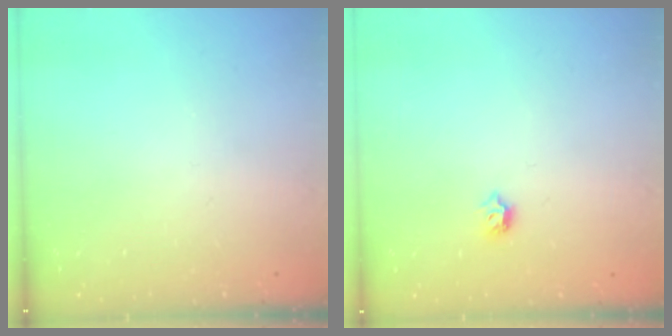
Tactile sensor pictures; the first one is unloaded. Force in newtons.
{"total": 4.8, "press": 4.7, "slide": 1.0}